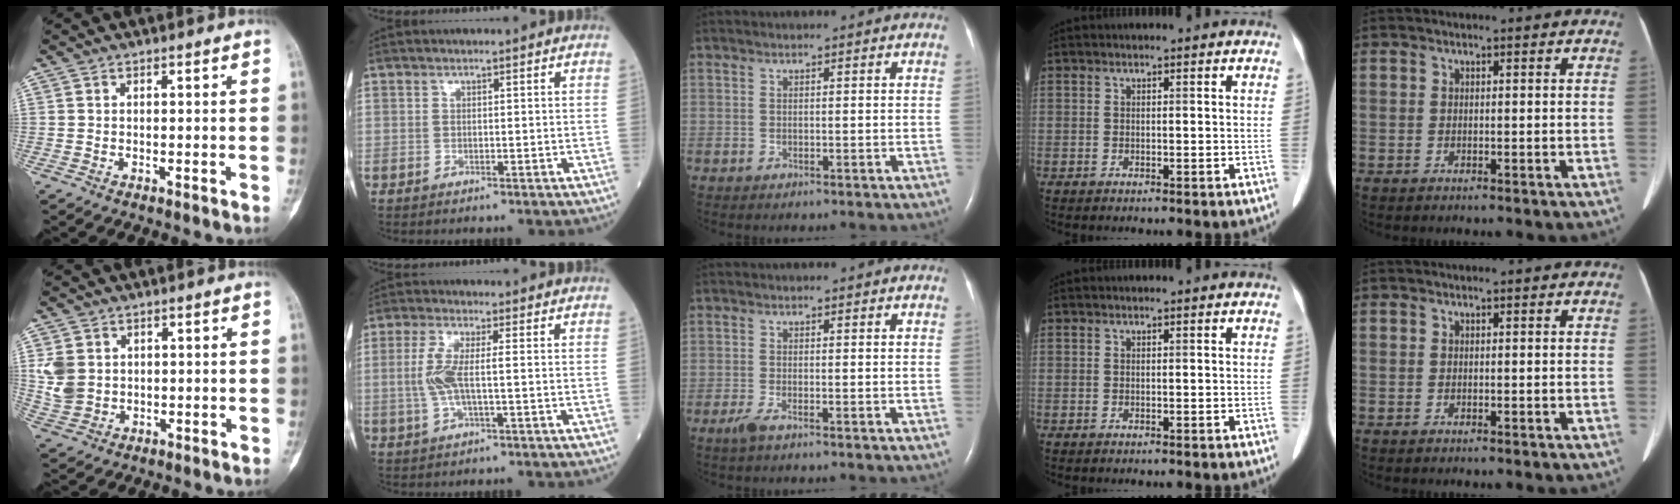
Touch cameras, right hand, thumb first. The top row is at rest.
{"thumb": {"total": 6.4, "force": [1.1, 5.3, 3.5], "torque": [-0.065, -0.002, 0.033]}, "index": {"total": 5.2, "force": [-0.2, 0.8, 5.2], "torque": [-0.123, 0.003, -0.008]}, "middle": {"total": 1.7, "force": [-1.1, 0.3, 1.3], "torque": [-0.037, -0.005, -0.025]}}